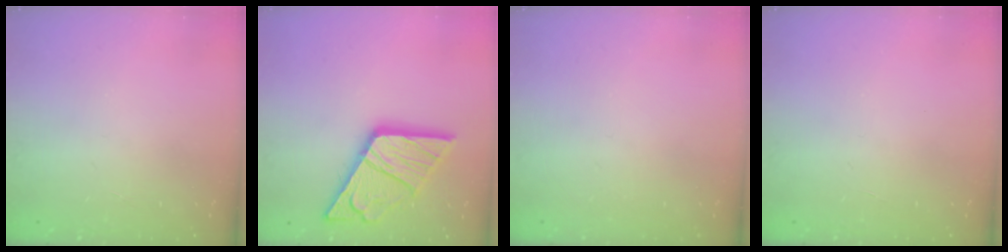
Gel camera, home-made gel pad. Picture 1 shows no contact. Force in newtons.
{"total": 20.8, "press": 20.7, "slide": 2.2}
{"total": 0.0}
{"total": 0.0}